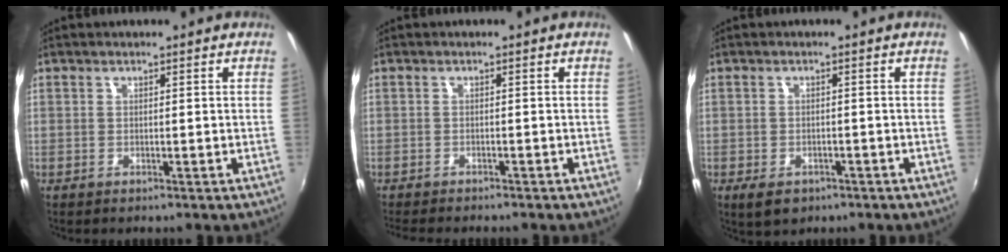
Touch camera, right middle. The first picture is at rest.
{"total": 4.5, "force": [-4.2, 0.4, 1.7], "torque": [-0.039, -0.016, -0.068]}
{"total": 4.2, "force": [-2.5, 2.5, 2.2], "torque": [-0.049, -0.014, -0.036]}